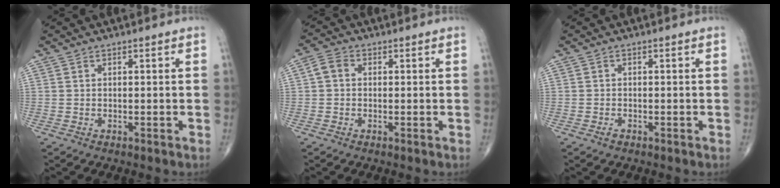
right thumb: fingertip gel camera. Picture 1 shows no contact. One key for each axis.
{"total": 3.0, "fx": 0.1, "fy": 2.3, "fz": 1.8, "tx": -0.031, "ty": 0.010, "tz": -0.004}
{"total": 0.9, "fx": -0.6, "fy": 0.5, "fz": 0.4, "tx": -0.006, "ty": 0.001, "tz": -0.013}